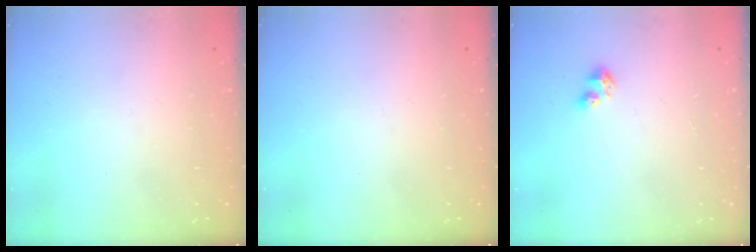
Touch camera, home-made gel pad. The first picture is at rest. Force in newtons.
{"total": 0.0}
{"total": 3.0, "press": 2.9, "slide": 0.3}